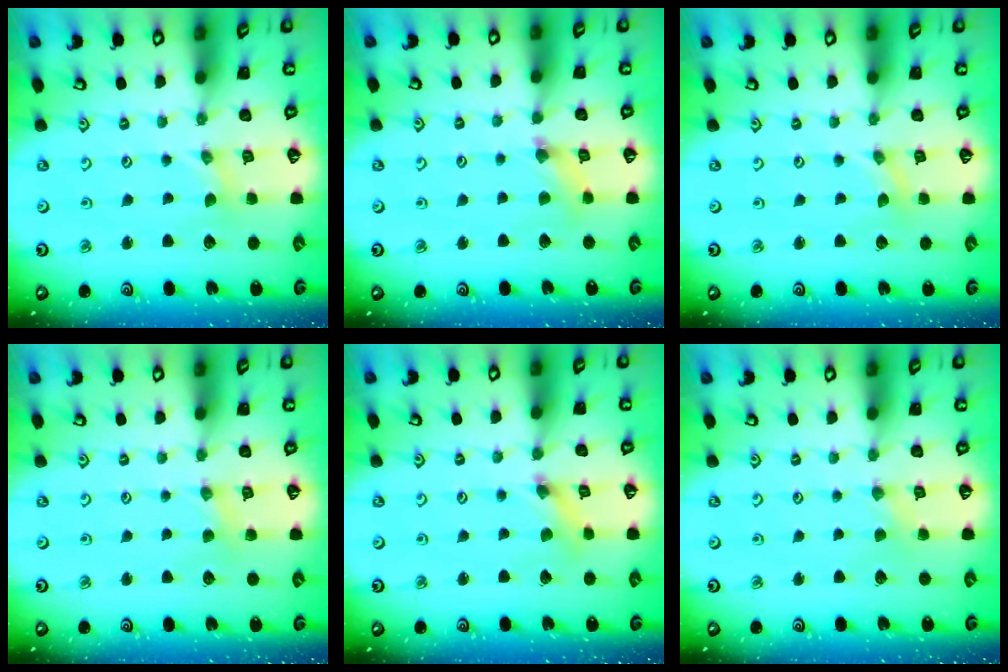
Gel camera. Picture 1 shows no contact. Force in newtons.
{"total": 3.7, "press": 3.7, "slide": 0.4}
{"total": 0.0}
{"total": 2.8, "press": 2.8, "slide": 0.3}
{"total": 2.0, "press": 2.0, "slide": 0.1}
{"total": 1.1, "press": 1.1, "slide": 0.2}